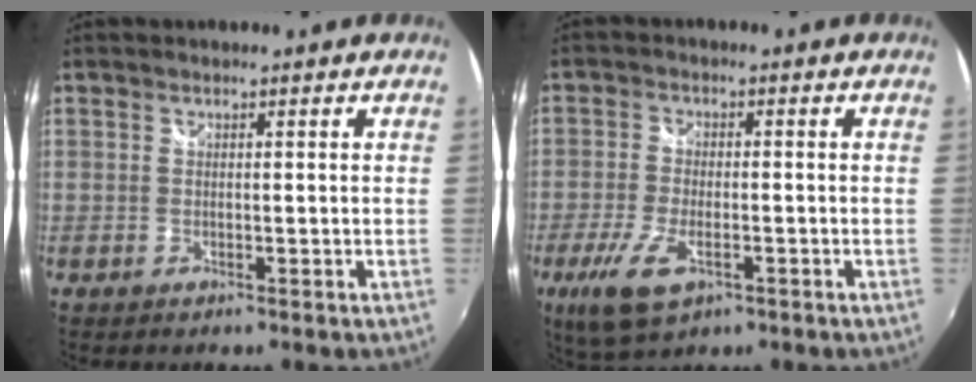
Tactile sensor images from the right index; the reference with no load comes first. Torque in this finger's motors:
{"motor_torque": [0.90, -0.50, 0.44, 0.08]}